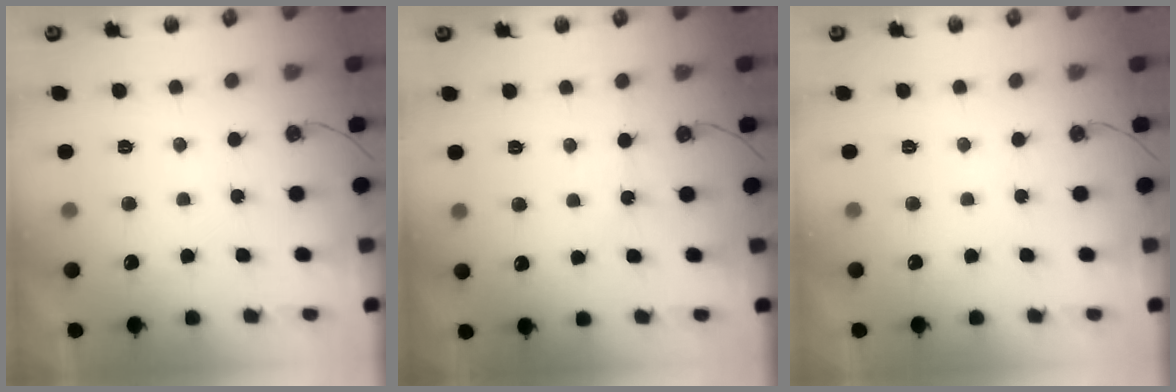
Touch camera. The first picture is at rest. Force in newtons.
{"total": 1.0, "press": 1.0, "slide": 0.2}
{"total": 0.0}